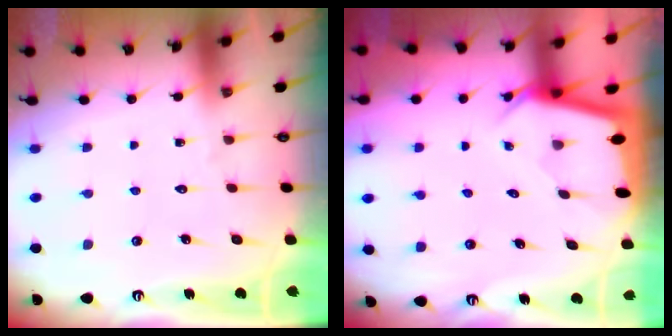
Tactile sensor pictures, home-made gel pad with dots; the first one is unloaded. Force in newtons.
{"total": 2.2, "press": 2.2, "slide": 0.1}